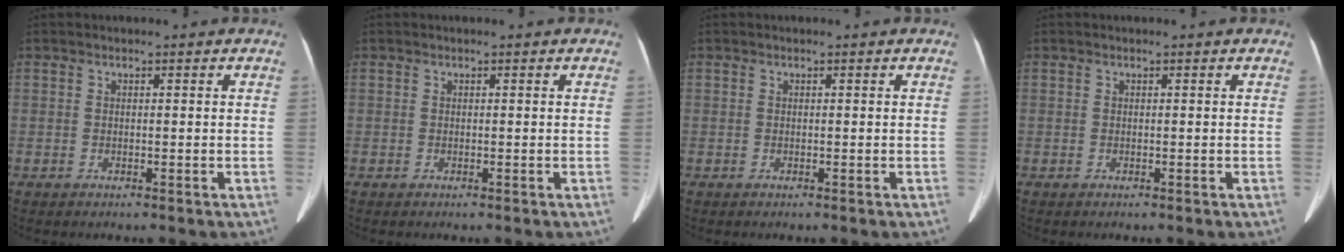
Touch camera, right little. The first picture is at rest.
{"total": 0.0}
{"total": 0.0}
{"total": 0.0}